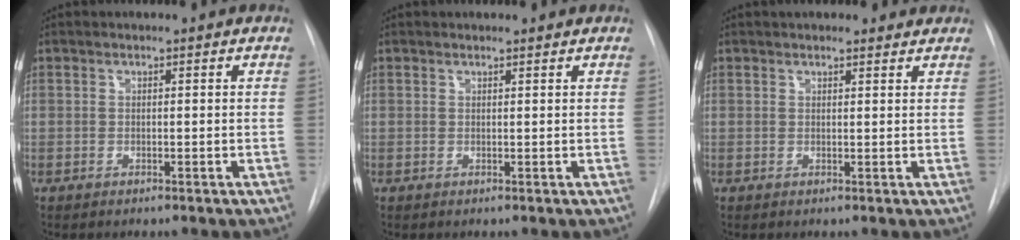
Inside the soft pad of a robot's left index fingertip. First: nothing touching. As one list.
[{"total": 1.3, "force": [1.3, 0.1, 0.1], "torque": [-0.009, 0.008, 0.018]}, {"total": 5.8, "force": [5.2, 1.8, 1.9], "torque": [-0.021, 0.020, 0.059]}]